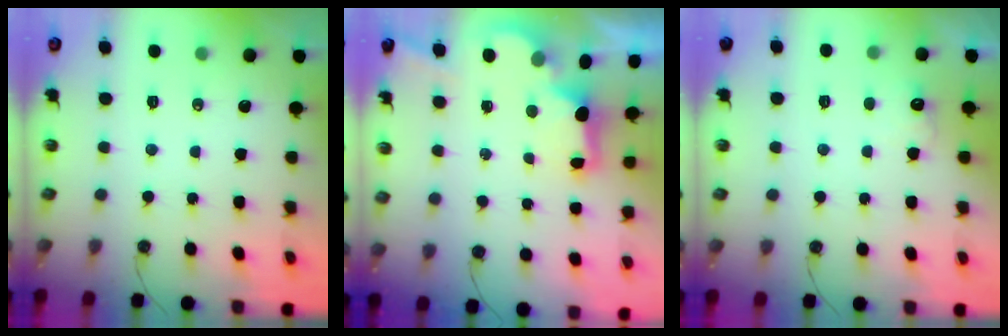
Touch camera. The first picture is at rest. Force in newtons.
{"total": 2.6, "press": 2.5, "slide": 0.8}
{"total": 4.3, "press": 4.2, "slide": 1.0}